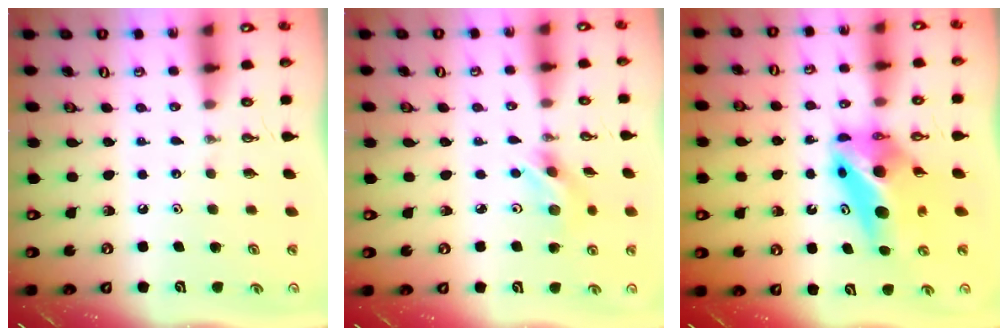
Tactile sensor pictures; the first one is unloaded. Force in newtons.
{"total": 4.6, "press": 4.5, "slide": 0.3}
{"total": 9.7, "press": 9.4, "slide": 2.3}